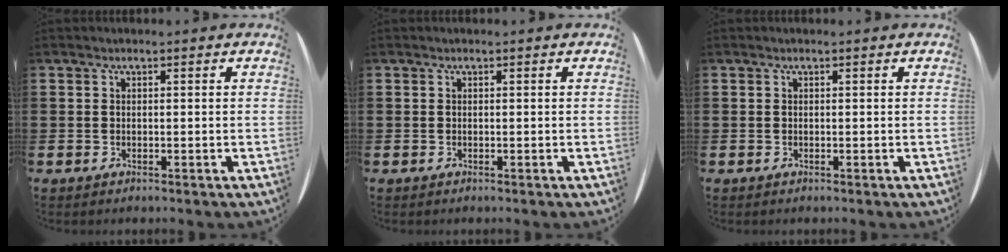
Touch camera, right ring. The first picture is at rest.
{"total": 0.0}
{"total": 0.0}